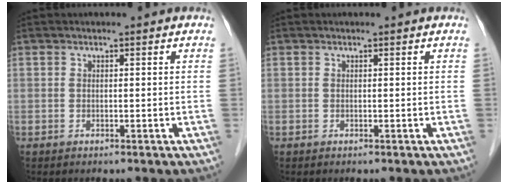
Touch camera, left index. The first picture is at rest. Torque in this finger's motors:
{"motor_torque": [0.07, 0.00, 0.02, 0.01]}